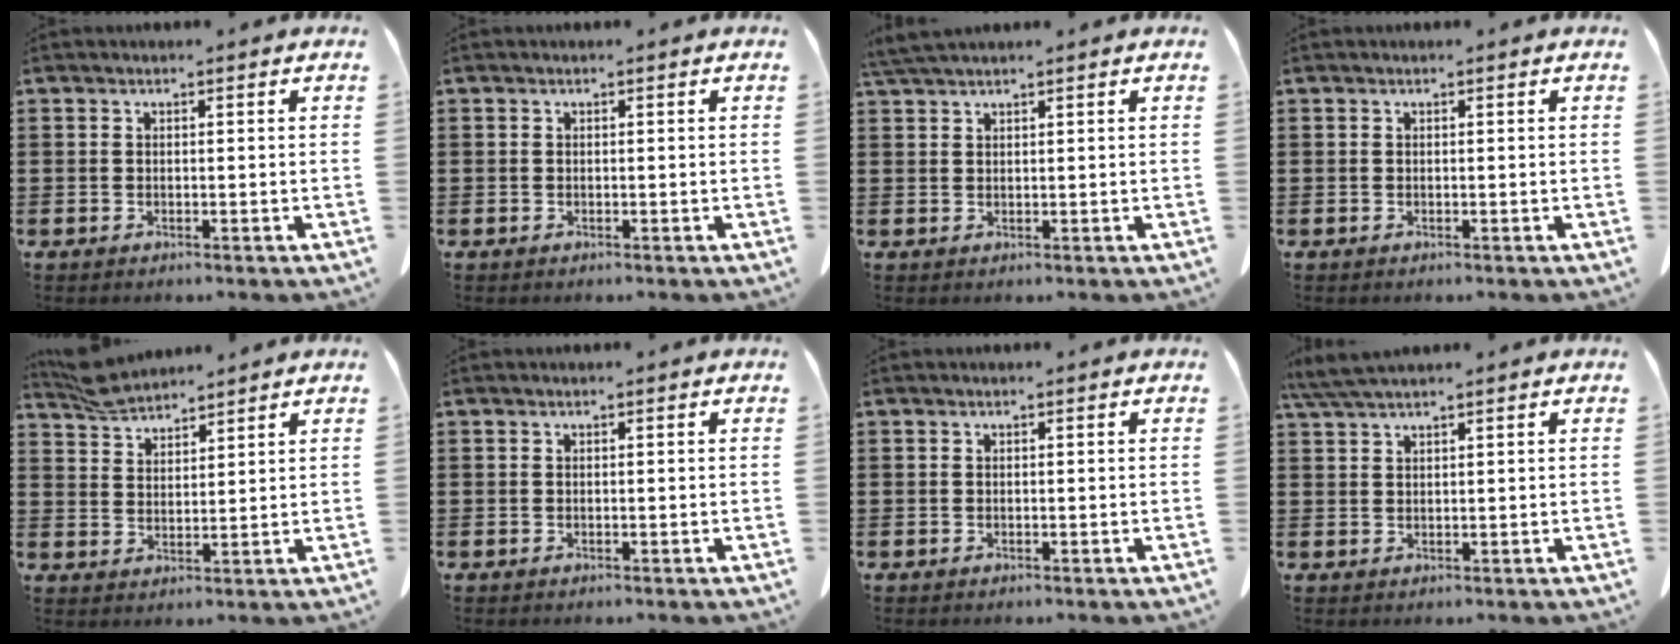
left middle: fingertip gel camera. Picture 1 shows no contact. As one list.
[{"total": 0.0}, {"total": 2.1, "force": [1.8, 0.1, 1.1], "torque": [-0.026, 0.001, 0.035]}, {"total": 0.0}, {"total": 4.8, "force": [4.5, 1.4, 1.0], "torque": [-0.037, -0.009, 0.088]}, {"total": 0.0}, {"total": 0.0}, {"total": 3.4, "force": [2.7, 0.1, 2.0], "torque": [-0.045, 0.000, 0.052]}]